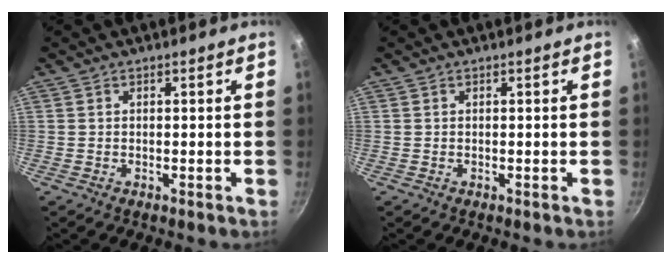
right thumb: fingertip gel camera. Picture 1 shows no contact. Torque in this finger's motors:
{"motor_torque": [-0.16, 0.16, -0.17, 0.08, 0.02]}